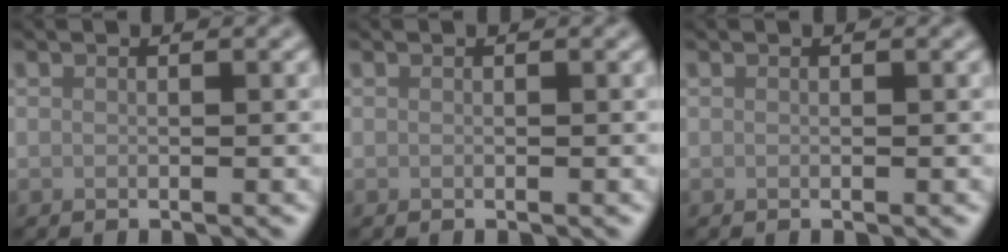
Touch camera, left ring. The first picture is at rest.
{"total": 0.0}
{"total": 0.0}